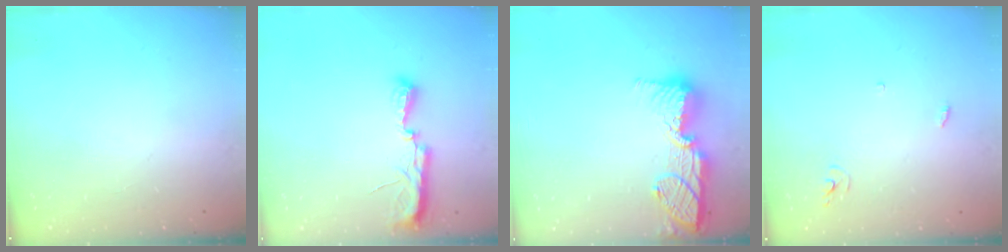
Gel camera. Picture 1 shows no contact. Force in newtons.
{"total": 7.6, "press": 7.6, "slide": 0.7}
{"total": 16.3, "press": 16.3, "slide": 1.3}
{"total": 2.9, "press": 2.9, "slide": 0.2}